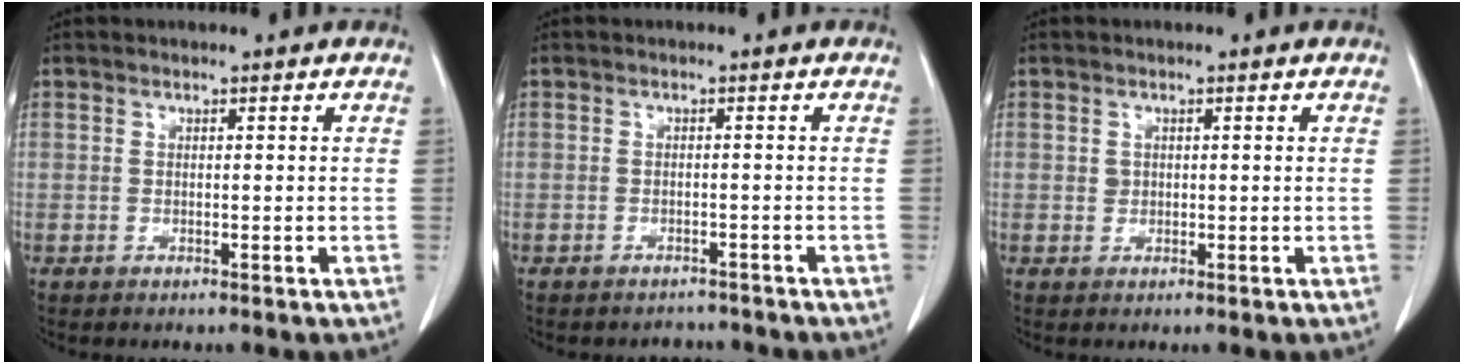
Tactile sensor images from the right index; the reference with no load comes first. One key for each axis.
{"total": 2.8, "fx": -2.6, "fy": 1.0, "fz": -0.1, "tx": 0.000, "ty": 0.001, "tz": -0.033}
{"total": 0.7, "fx": 0.1, "fy": 0.7, "fz": 0.2, "tx": -0.006, "ty": 0.002, "tz": 0.005}